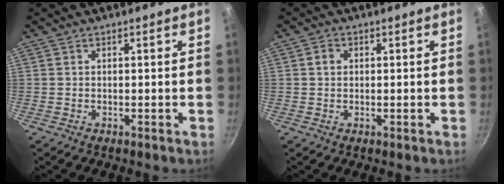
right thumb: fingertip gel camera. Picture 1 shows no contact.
{"total": 2.0, "force": [0.4, 1.6, 1.0], "torque": [-0.012, 0.005, 0.005]}